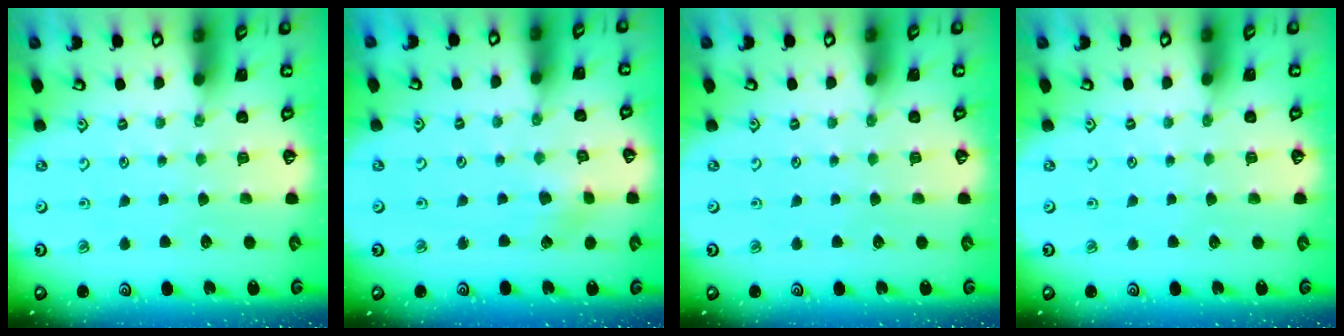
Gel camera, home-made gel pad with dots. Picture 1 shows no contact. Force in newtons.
{"total": 2.6, "press": 2.6, "slide": 0.3}
{"total": 0.0}
{"total": 0.0}